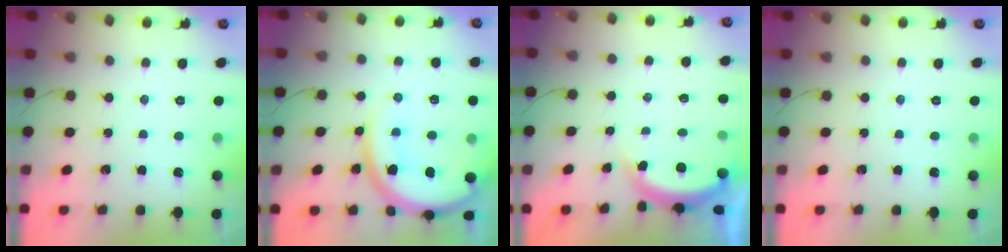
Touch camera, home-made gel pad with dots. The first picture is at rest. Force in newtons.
{"total": 15.2, "press": 15.1, "slide": 1.8}
{"total": 4.6, "press": 4.6, "slide": 0.6}
{"total": 0.0}